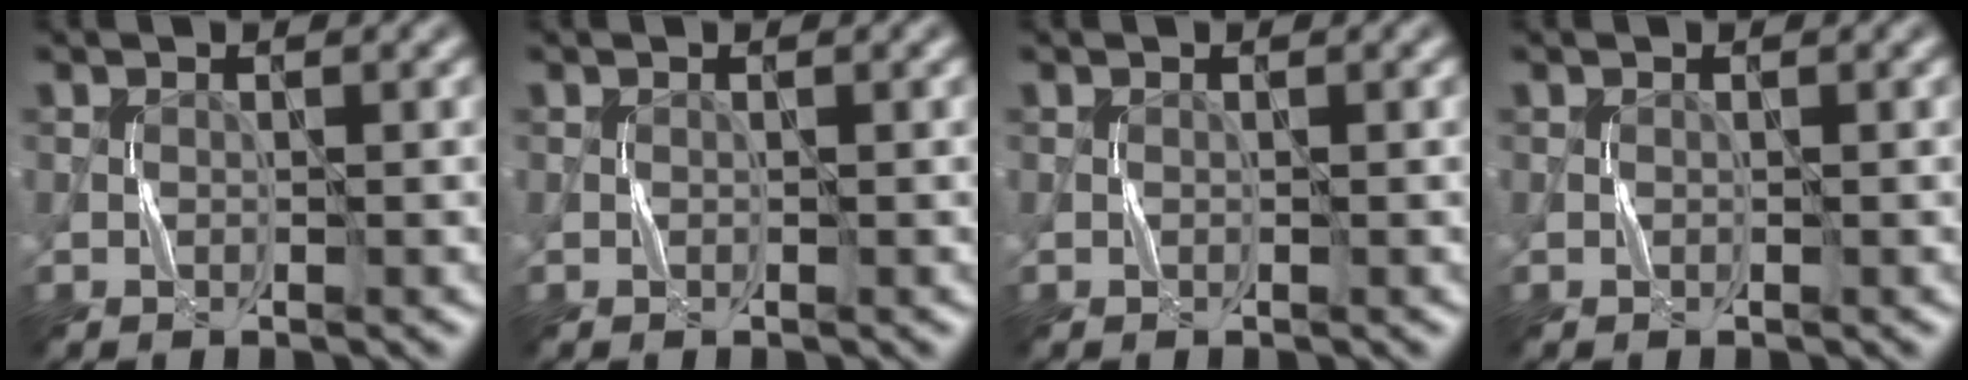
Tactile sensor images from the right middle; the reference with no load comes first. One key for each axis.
{"total": 0.0}
{"total": 0.0}
{"total": 0.0}